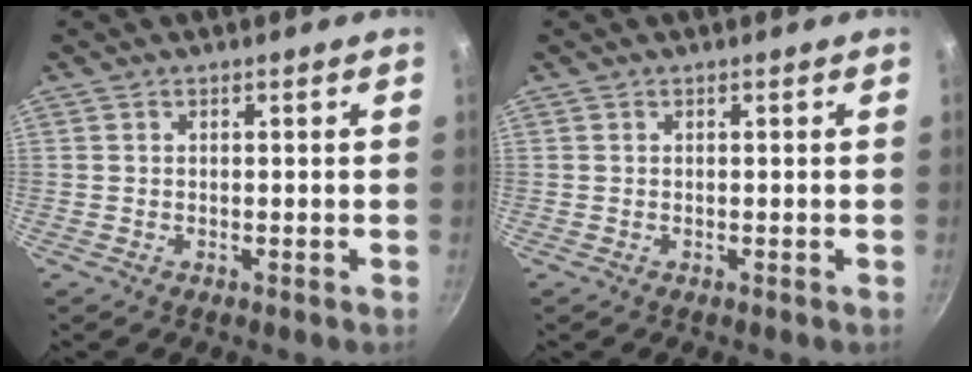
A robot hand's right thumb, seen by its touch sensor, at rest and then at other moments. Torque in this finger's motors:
{"motor_torque": [0.00, 0.01, -0.04, 0.04, 0.00]}